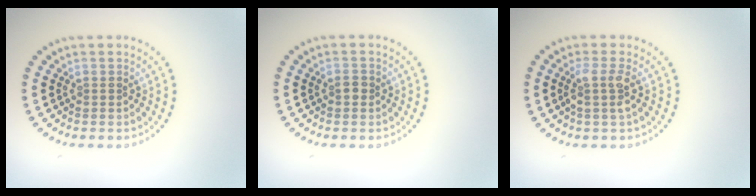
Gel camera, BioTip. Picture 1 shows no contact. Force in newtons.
{"total": 0.9, "press": 0.9, "slide": 0.2}
{"total": 2.0, "press": 1.6, "slide": 1.2}